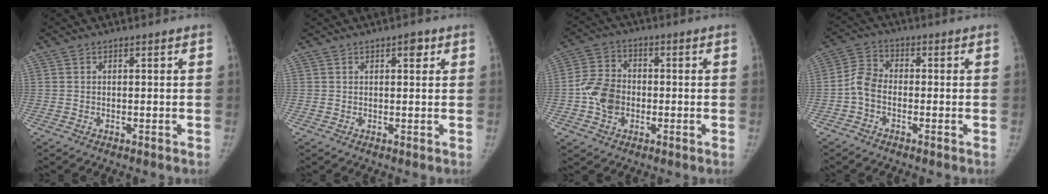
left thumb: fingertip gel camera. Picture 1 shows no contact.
{"total": 2.0, "force": [1.0, 0.9, 1.5], "torque": [-0.012, -0.001, 0.012]}
{"total": 8.3, "force": [-1.5, 6.4, 5.1], "torque": [-0.083, 0.017, -0.037]}
{"total": 5.1, "force": [-1.4, 3.5, 3.4], "torque": [-0.062, 0.017, -0.040]}